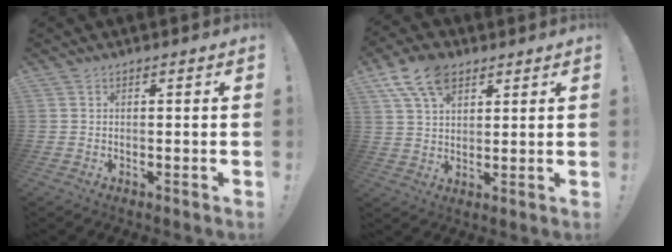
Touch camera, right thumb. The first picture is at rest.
{"total": 11.7, "force": [6.6, 7.0, 6.7], "torque": [-0.115, -0.017, 0.125]}